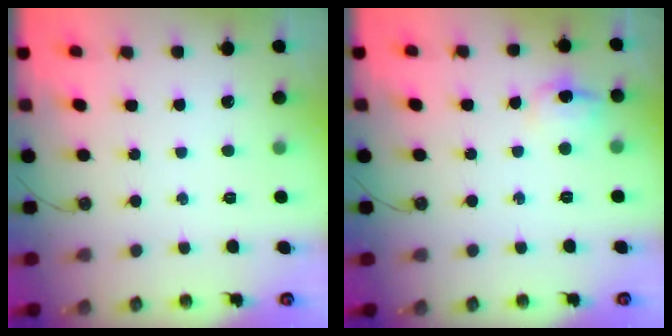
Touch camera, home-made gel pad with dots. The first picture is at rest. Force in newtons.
{"total": 8.3, "press": 8.2, "slide": 0.8}